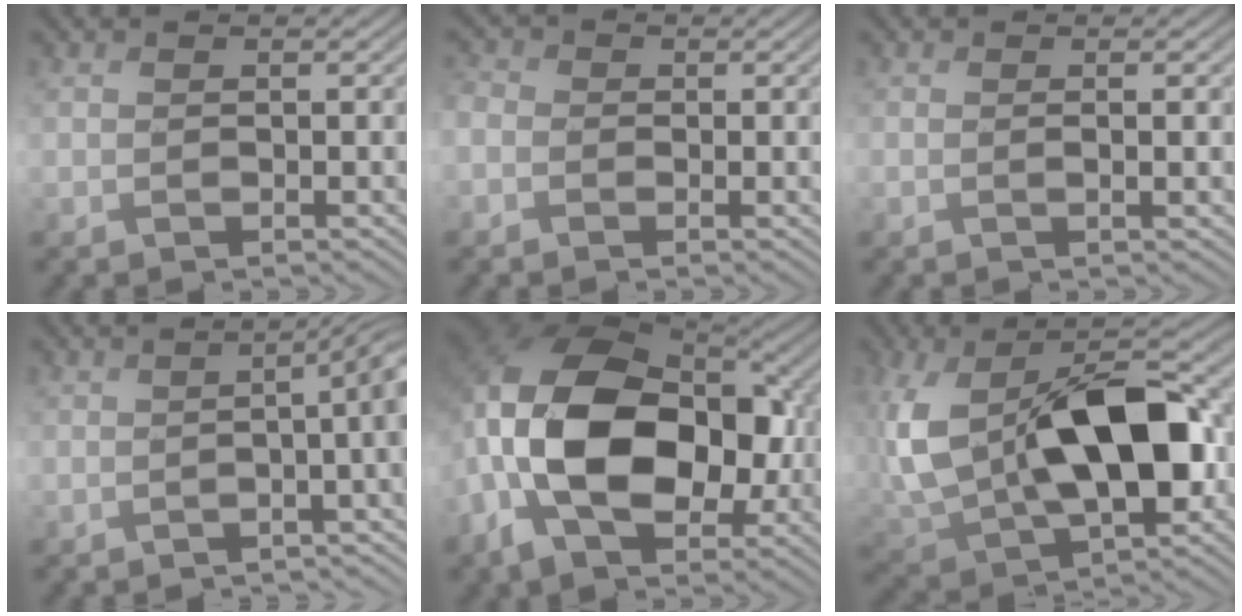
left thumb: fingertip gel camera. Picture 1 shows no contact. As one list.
[{"total": 2.9, "force": [-0.9, 2.5, 1.2], "torque": [-0.037, 0.003, -0.024]}, {"total": 1.6, "force": [0.0, 0.2, 1.6], "torque": [-0.031, 0.001, -0.002]}, {"total": 6.1, "force": [-1.3, 1.1, 5.8], "torque": [-0.070, 0.002, -0.029]}, {"total": 17.7, "force": [-2.9, 11.2, 13.4], "torque": [-0.267, -0.015, -0.057]}, {"total": 17.4, "force": [1.2, 10.3, 14.0], "torque": [-0.298, -0.017, 0.028]}]